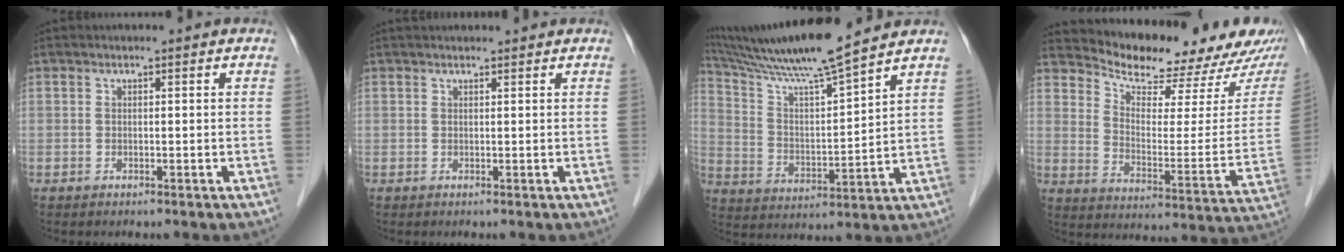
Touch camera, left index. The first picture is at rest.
{"total": 2.7, "force": [2.5, 0.5, 0.8], "torque": [-0.006, 0.031, 0.037]}
{"total": 14.8, "force": [12.8, -1.3, 7.2], "torque": [-0.140, 0.008, 0.228]}
{"total": 18.0, "force": [16.8, 3.8, 5.2], "torque": [-0.067, -0.048, 0.220]}